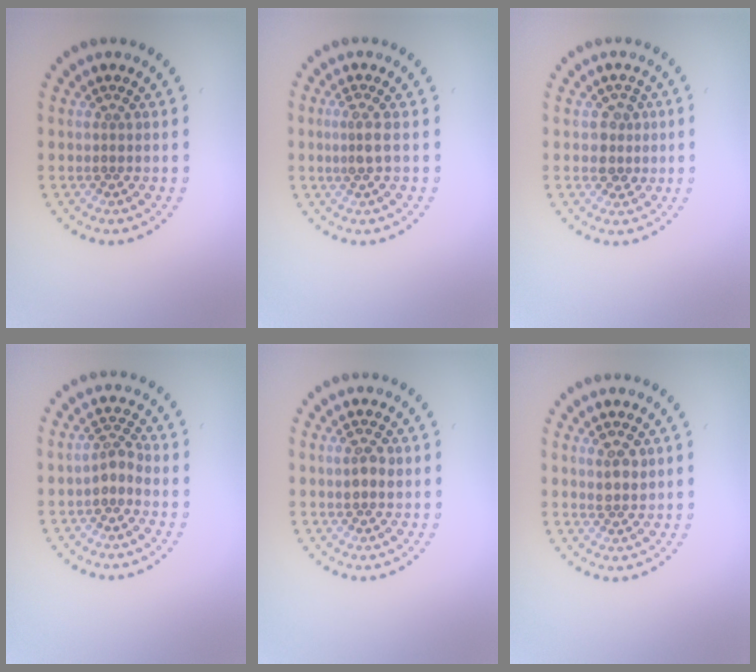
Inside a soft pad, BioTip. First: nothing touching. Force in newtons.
{"total": 1.9, "press": 1.4, "slide": 1.3}
{"total": 2.0, "press": 1.8, "slide": 0.8}
{"total": 1.9, "press": 1.5, "slide": 1.1}
{"total": 1.6, "press": 1.6, "slide": 0.3}
{"total": 1.8, "press": 1.8, "slide": 0.5}